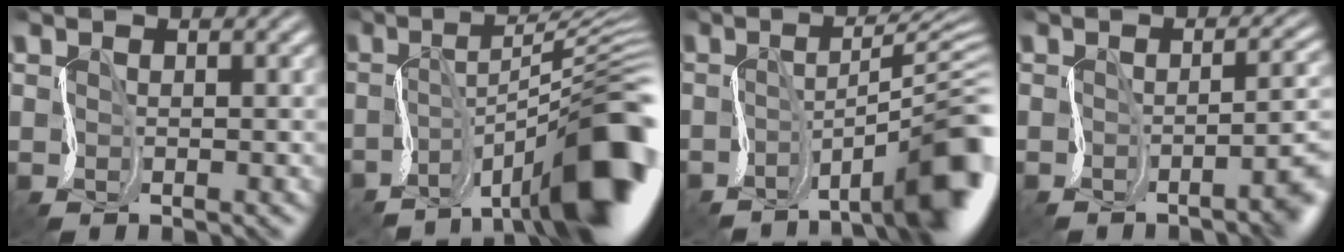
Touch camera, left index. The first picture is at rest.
{"total": 12.0, "force": [-4.6, 2.8, 10.8], "torque": [-0.144, 0.005, -0.081]}
{"total": 9.7, "force": [-3.3, 2.0, 8.9], "torque": [-0.103, 0.007, -0.055]}
{"total": 5.2, "force": [-1.5, 1.4, 4.8], "torque": [-0.034, -0.007, -0.024]}